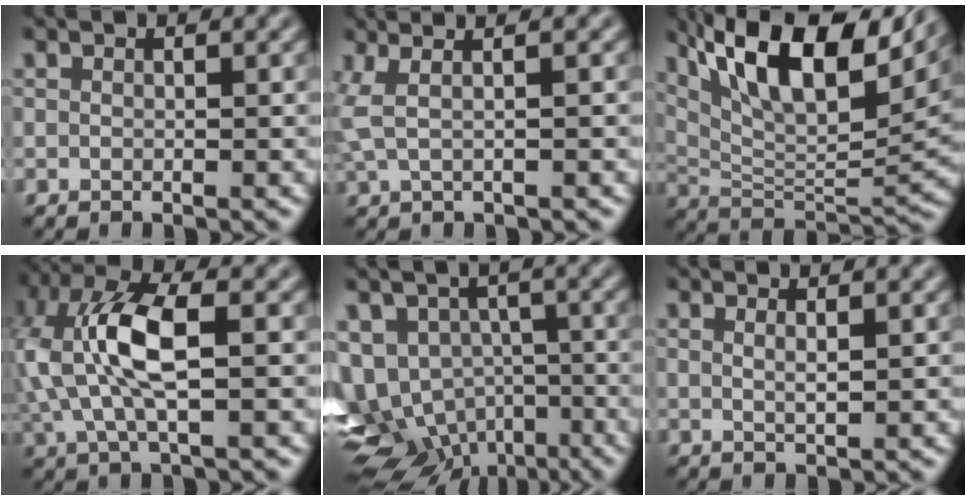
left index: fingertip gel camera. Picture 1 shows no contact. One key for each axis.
{"total": 2.4, "fx": 0.7, "fy": 0.7, "fz": 2.2, "tx": -0.043, "ty": 0.008, "tz": 0.014}
{"total": 13.3, "fx": 7.2, "fy": 5.0, "fz": 10.1, "tx": -0.171, "ty": 0.017, "tz": 0.131}
{"total": 9.3, "fx": 1.0, "fy": 4.1, "fz": 8.3, "tx": -0.186, "ty": 0.015, "tz": 0.016}
{"total": 10.8, "fx": -4.5, "fy": 8.1, "fz": 5.5, "tx": -0.101, "ty": -0.019, "tz": -0.037}
{"total": 1.2, "fx": 0.5, "fy": 0.4, "fz": 1.1, "tx": -0.012, "ty": 0.000, "tz": 0.006}